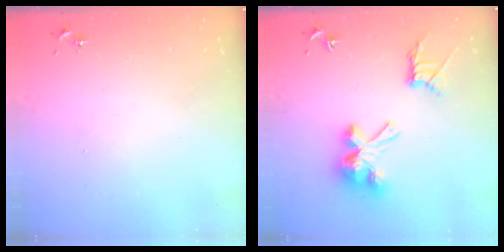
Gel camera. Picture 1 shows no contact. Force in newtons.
{"total": 16.8, "press": 16.8, "slide": 1.0}